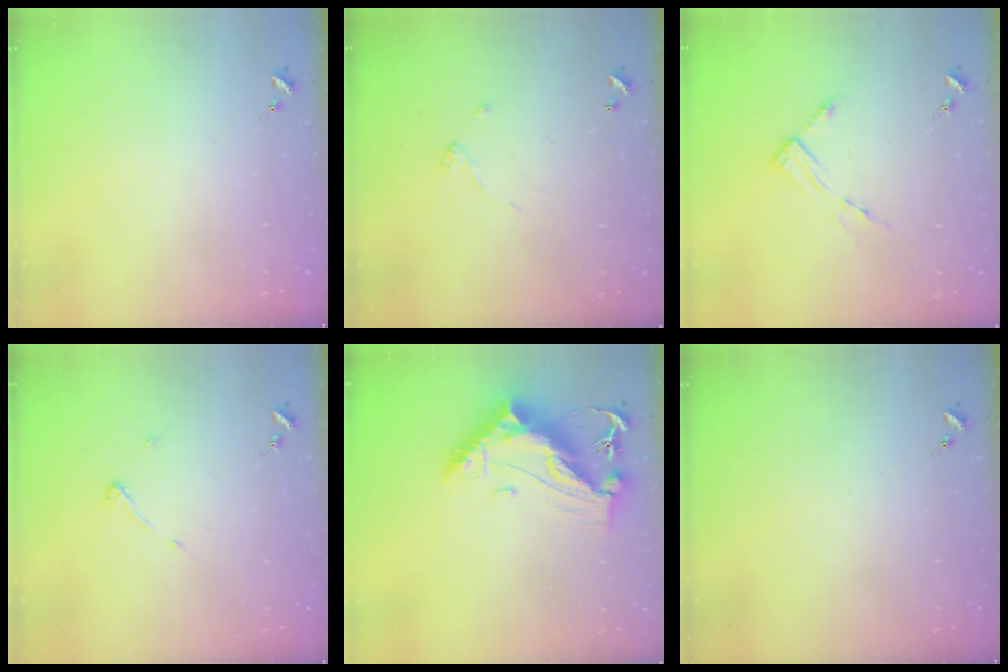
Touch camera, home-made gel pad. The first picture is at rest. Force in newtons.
{"total": 4.9, "press": 4.9, "slide": 0.1}
{"total": 6.2, "press": 6.2, "slide": 0.4}
{"total": 3.6, "press": 3.6, "slide": 0.4}
{"total": 13.5, "press": 13.4, "slide": 1.3}
{"total": 0.0}